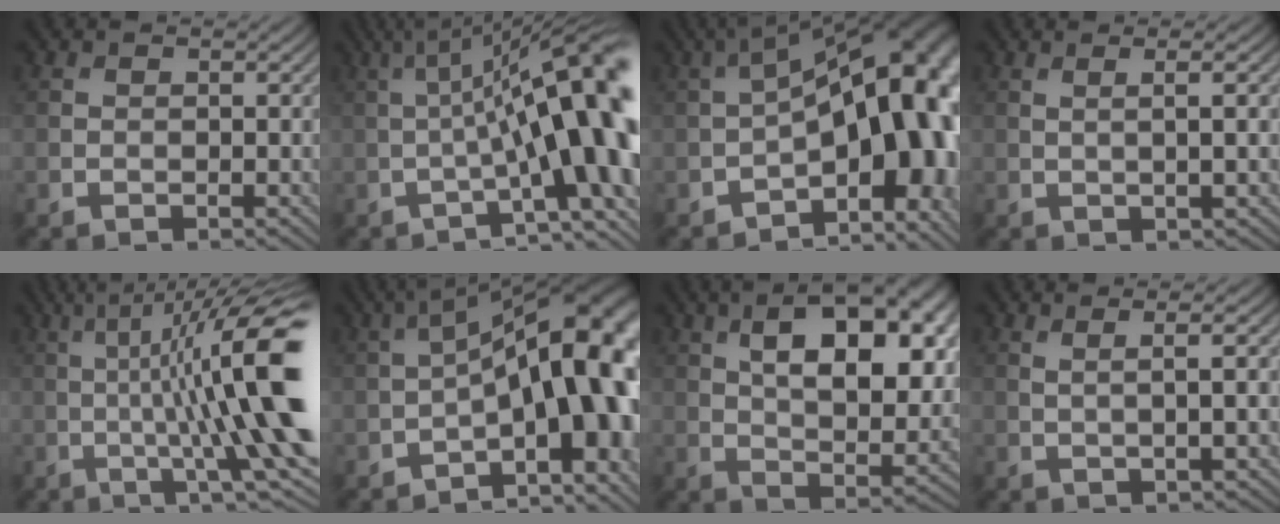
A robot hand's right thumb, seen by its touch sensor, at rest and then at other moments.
{"total": 15.8, "force": [-1.1, 3.4, 15.4], "torque": [-0.194, 0.023, -0.012]}
{"total": 16.7, "force": [-2.2, 7.8, 14.6], "torque": [-0.192, 0.002, -0.024]}
{"total": 4.6, "force": [0.8, 0.8, 4.4], "torque": [-0.063, 0.019, 0.012]}
{"total": 16.7, "force": [0.3, 3.5, 16.4], "torque": [-0.228, 0.017, 0.018]}
{"total": 16.4, "force": [-2.0, 6.1, 15.1], "torque": [-0.201, 0.011, -0.026]}
{"total": 16.0, "force": [5.8, 7.5, 12.8], "torque": [-0.189, 0.015, 0.083]}
{"total": 5.1, "force": [1.2, 0.9, 4.9], "torque": [-0.075, 0.021, 0.018]}